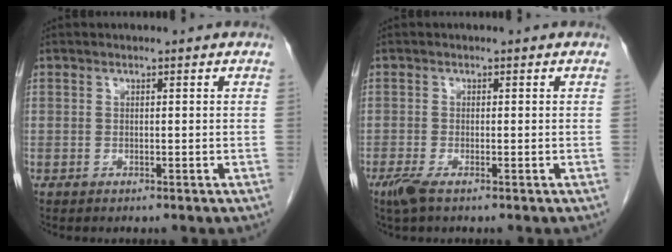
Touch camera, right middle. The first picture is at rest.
{"total": 2.2, "force": [-1.4, 0.4, 1.7], "torque": [-0.041, -0.007, -0.030]}